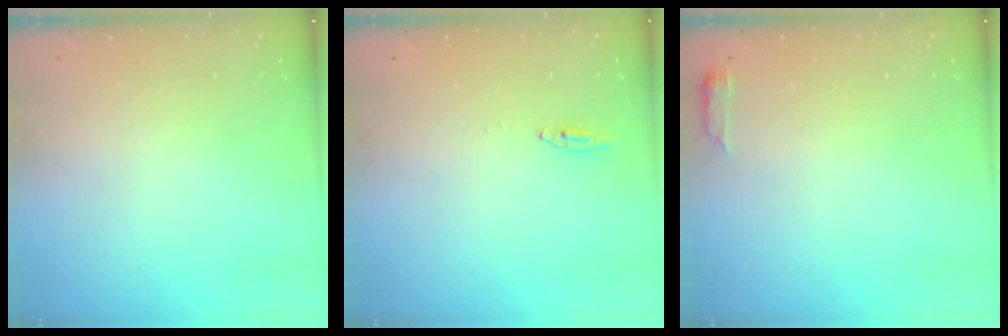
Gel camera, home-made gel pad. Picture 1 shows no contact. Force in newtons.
{"total": 2.0, "press": 2.0, "slide": 0.2}
{"total": 2.6, "press": 2.6, "slide": 0.5}